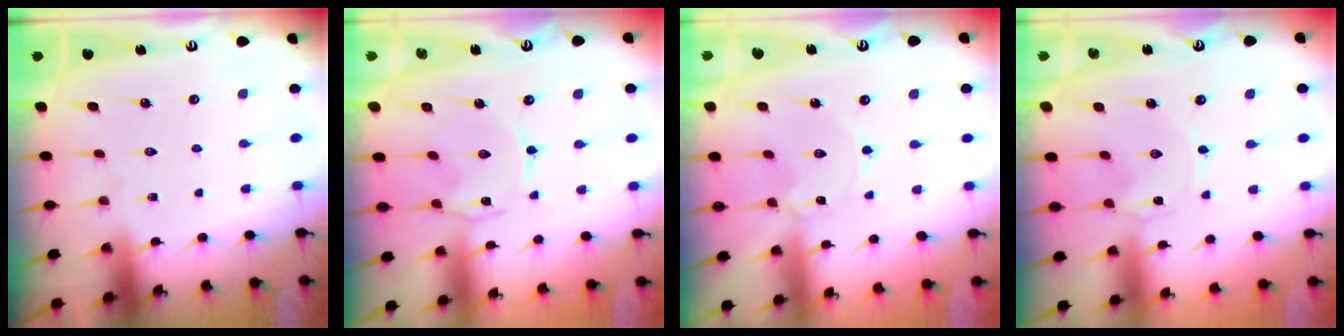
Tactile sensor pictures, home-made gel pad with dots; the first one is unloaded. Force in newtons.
{"total": 1.1, "press": 1.1, "slide": 0.2}
{"total": 0.6, "press": 0.6, "slide": 0.1}
{"total": 0.0}